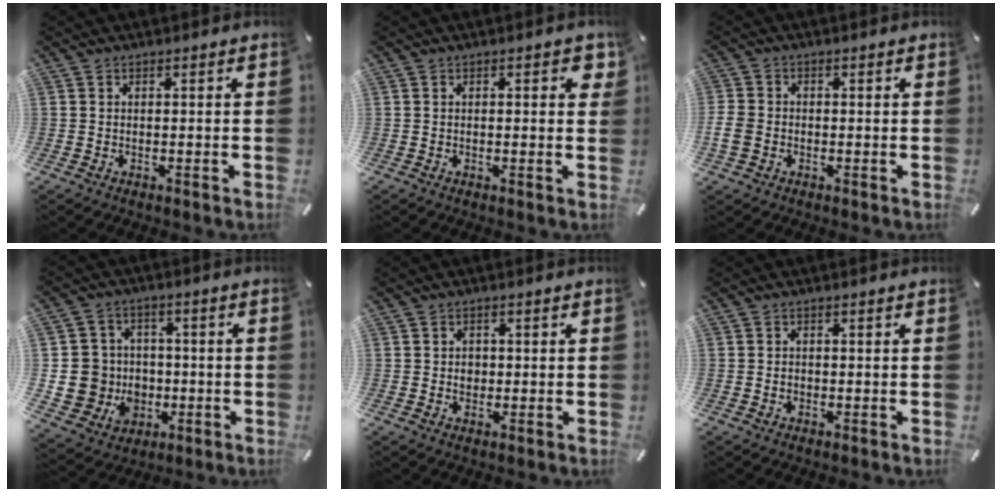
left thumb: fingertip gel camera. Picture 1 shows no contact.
{"total": 2.5, "force": [0.6, 1.0, 2.2], "torque": [-0.031, -0.001, 0.005]}
{"total": 4.0, "force": [-0.8, 3.3, 2.2], "torque": [-0.049, 0.003, -0.015]}
{"total": 10.9, "force": [-1.0, 10.6, 2.2], "torque": [-0.062, 0.010, -0.009]}
{"total": 2.2, "force": [0.1, 2.0, 1.0], "torque": [-0.005, -0.002, -0.003]}
{"total": 1.0, "force": [-0.1, 0.8, 0.5], "torque": [-0.011, 0.003, -0.003]}